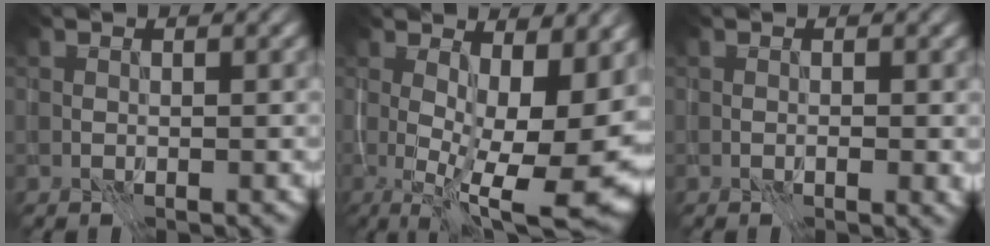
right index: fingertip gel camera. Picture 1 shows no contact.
{"total": 14.1, "force": [0.3, 4.9, 13.3], "torque": [-0.169, -0.007, 0.035]}
{"total": 1.0, "force": [-0.5, 0.1, 0.9], "torque": [-0.013, 0.000, -0.006]}